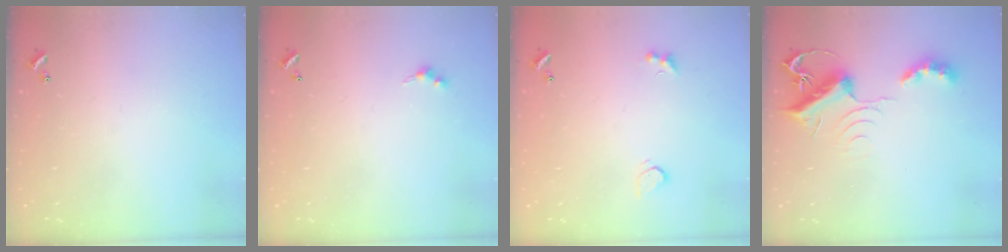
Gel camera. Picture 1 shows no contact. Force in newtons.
{"total": 2.4, "press": 2.3, "slide": 0.5}
{"total": 3.5, "press": 3.3, "slide": 1.0}
{"total": 10.3, "press": 10.2, "slide": 1.0}